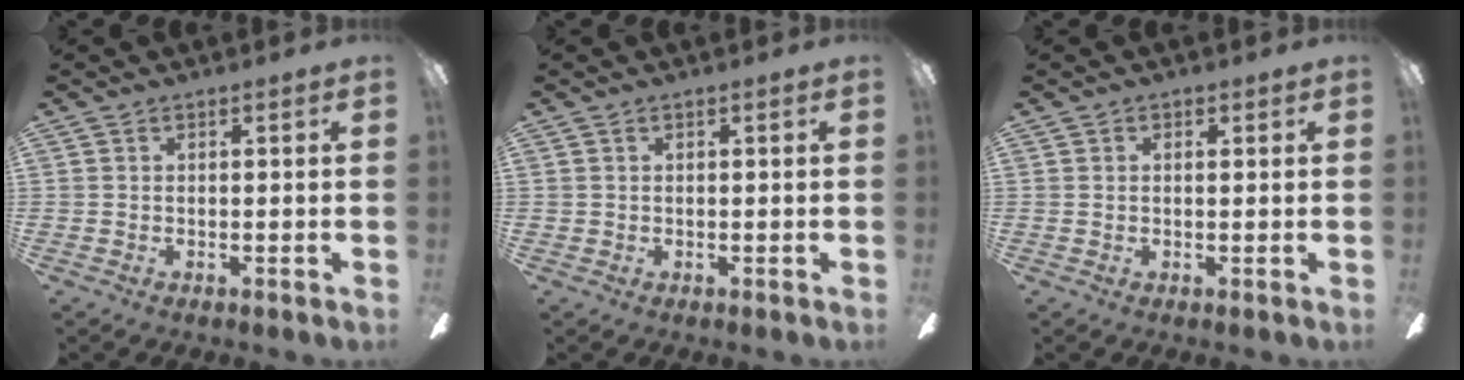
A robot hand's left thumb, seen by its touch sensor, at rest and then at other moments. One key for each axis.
{"total": 0.6, "fx": 0.2, "fy": 0.6, "fz": 0.1, "tx": -0.003, "ty": 0.004, "tz": 0.003}
{"total": 1.1, "fx": 0.5, "fy": 0.7, "fz": 0.7, "tx": 0.001, "ty": -0.002, "tz": 0.004}